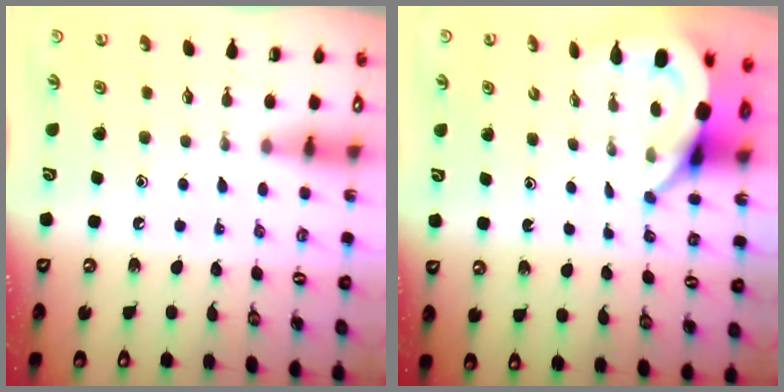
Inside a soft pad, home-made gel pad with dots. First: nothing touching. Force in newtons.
{"total": 5.5, "press": 5.4, "slide": 0.7}